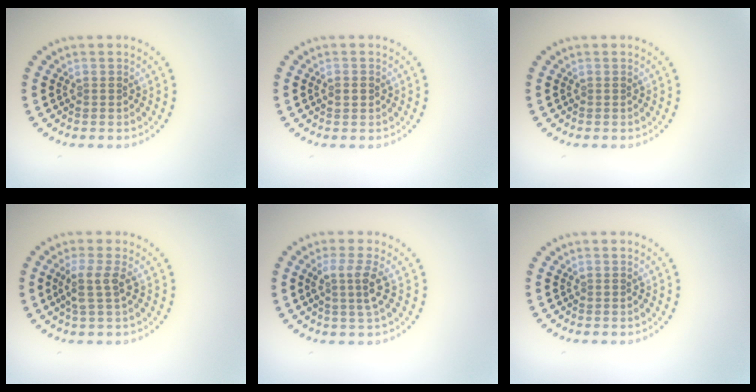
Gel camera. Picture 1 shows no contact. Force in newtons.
{"total": 1.3, "press": 1.3, "slide": 0.0}
{"total": 0.0}
{"total": 2.3, "press": 1.8, "slide": 1.5}
{"total": 2.4, "press": 1.9, "slide": 1.6}
{"total": 0.0}